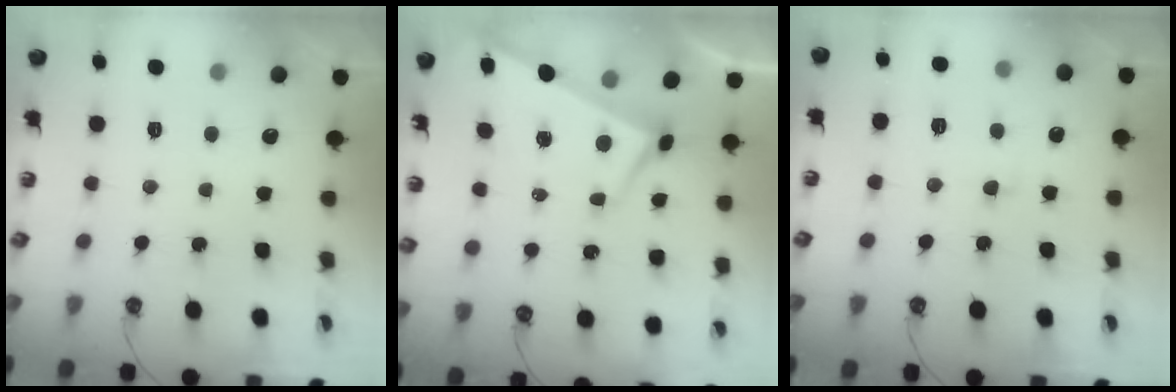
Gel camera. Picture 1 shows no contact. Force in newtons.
{"total": 2.9, "press": 2.7, "slide": 0.9}
{"total": 1.7, "press": 1.7, "slide": 0.2}